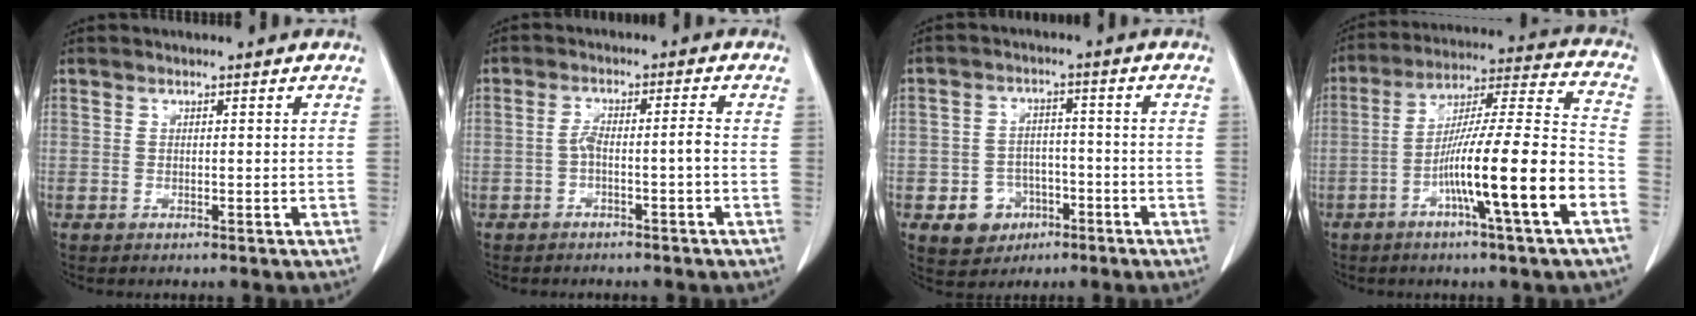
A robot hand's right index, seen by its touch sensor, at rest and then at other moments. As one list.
[{"total": 3.3, "force": [-1.3, 0.2, 3.0], "torque": [-0.056, 0.016, -0.021]}, {"total": 6.3, "force": [-2.8, 5.3, 1.9], "torque": [-0.030, 0.011, -0.031]}, {"total": 17.0, "force": [-6.5, -0.3, 15.7], "torque": [-0.264, 0.003, -0.110]}]